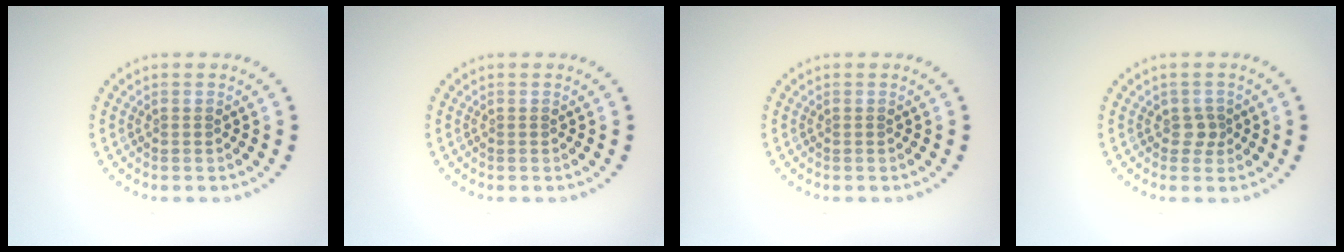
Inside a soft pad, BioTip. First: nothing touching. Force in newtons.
{"total": 0.0}
{"total": 0.0}
{"total": 1.3, "press": 1.1, "slide": 0.8}